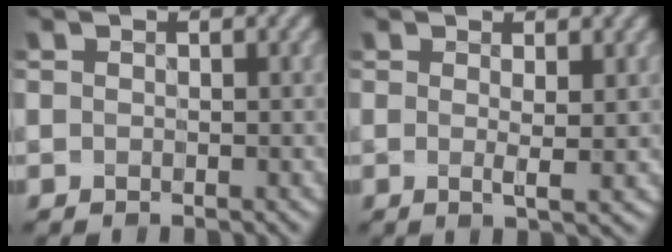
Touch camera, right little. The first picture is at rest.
{"total": 2.1, "force": [0.3, 0.3, 2.1], "torque": [-0.033, -0.001, 0.011]}